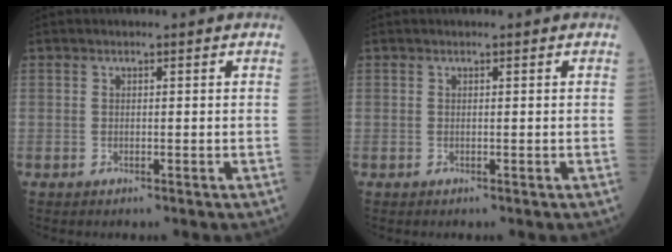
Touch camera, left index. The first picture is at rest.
{"total": 0.0}